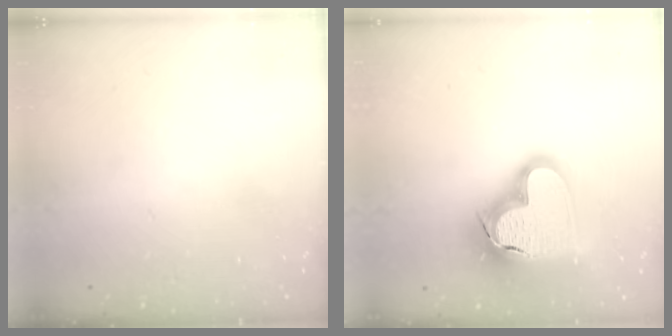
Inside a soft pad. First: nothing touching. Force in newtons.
{"total": 22.8, "press": 22.6, "slide": 2.2}